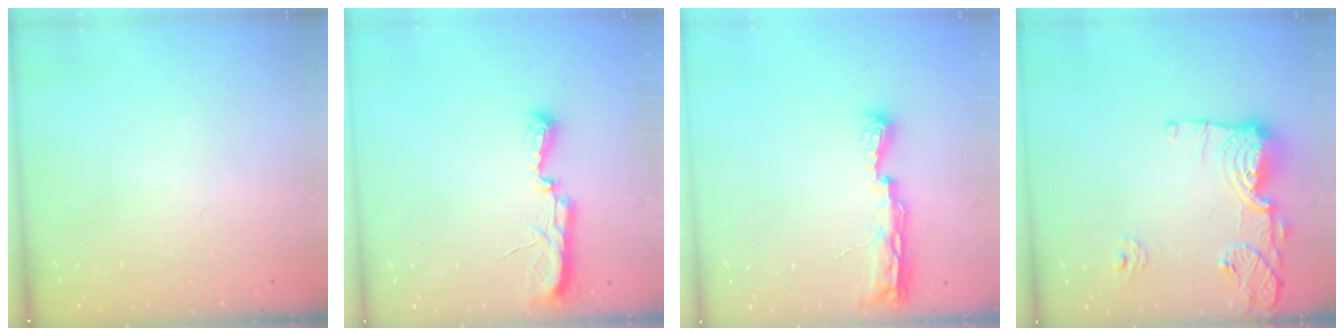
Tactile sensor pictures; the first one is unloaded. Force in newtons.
{"total": 9.4, "press": 8.3, "slide": 4.5}
{"total": 8.9, "press": 8.5, "slide": 2.3}
{"total": 15.9, "press": 15.9, "slide": 1.5}